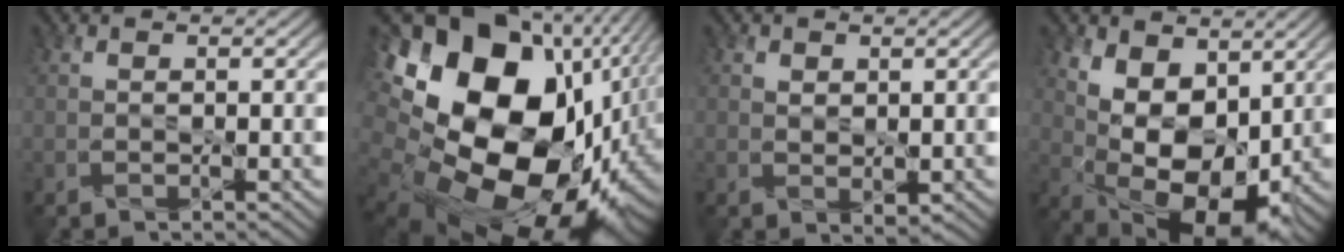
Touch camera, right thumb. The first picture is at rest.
{"total": 22.4, "force": [1.7, 17.5, 13.9], "torque": [-0.288, -0.063, 0.054]}
{"total": 1.0, "force": [0.6, 0.7, 0.3], "torque": [-0.013, -0.007, 0.017]}
{"total": 11.0, "force": [2.7, 7.0, 8.1], "torque": [-0.144, -0.009, 0.053]}